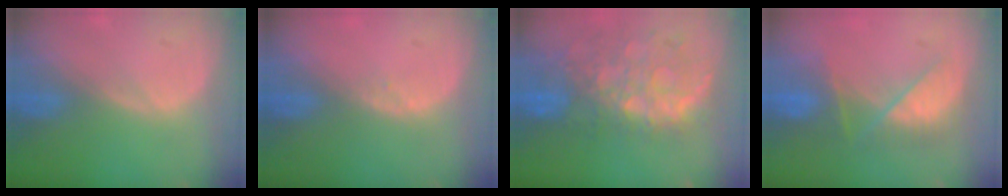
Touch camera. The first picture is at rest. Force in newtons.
{"total": 0.7, "press": 0.5, "slide": 0.5}
{"total": 11.2, "press": 9.7, "slide": 5.5}
{"total": 7.1, "press": 7.0, "slide": 1.3}